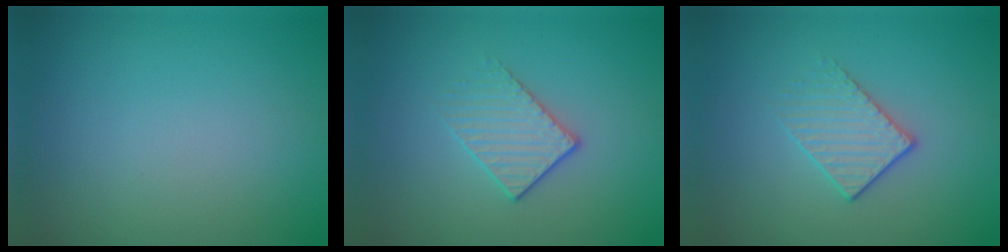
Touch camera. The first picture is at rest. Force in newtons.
{"total": 1.8, "press": 1.4, "slide": 1.1}
{"total": 1.8, "press": 1.4, "slide": 1.1}